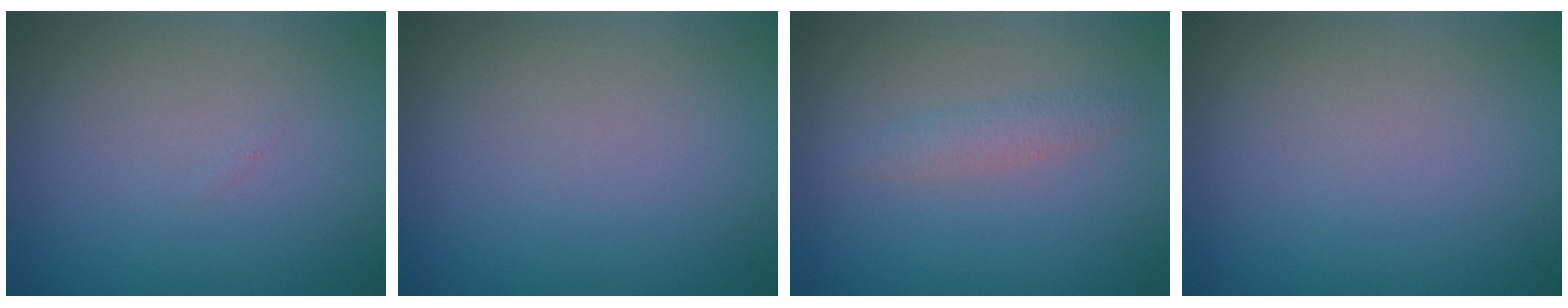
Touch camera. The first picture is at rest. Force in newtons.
{"total": 0.0}
{"total": 1.4, "press": 1.4, "slide": 0.0}
{"total": 0.0}